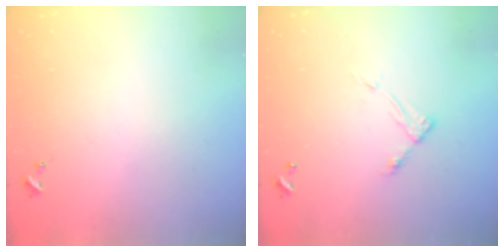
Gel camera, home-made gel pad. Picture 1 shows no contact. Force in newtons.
{"total": 6.4, "press": 6.4, "slide": 0.6}